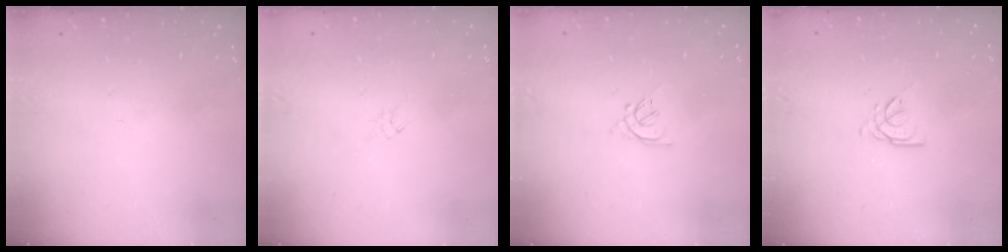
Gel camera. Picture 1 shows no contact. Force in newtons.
{"total": 3.1, "press": 3.0, "slide": 0.7}
{"total": 2.0, "press": 1.9, "slide": 0.5}
{"total": 0.9, "press": 0.8, "slide": 0.2}